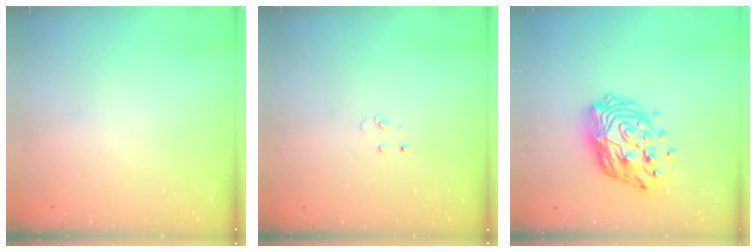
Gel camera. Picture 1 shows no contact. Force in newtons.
{"total": 2.9, "press": 2.9, "slide": 0.2}
{"total": 16.7, "press": 16.6, "slide": 1.7}